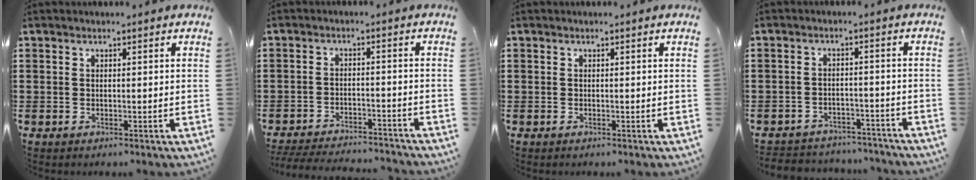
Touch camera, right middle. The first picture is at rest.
{"total": 4.5, "force": [-4.4, 0.3, 0.9], "torque": [-0.020, 0.000, -0.091]}
{"total": 0.0}
{"total": 3.3, "force": [-3.3, 0.6, -0.1], "torque": [-0.005, 0.002, -0.071]}